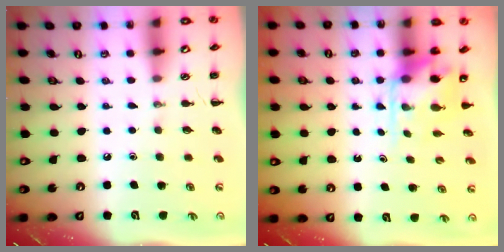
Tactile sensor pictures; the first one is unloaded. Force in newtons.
{"total": 4.9, "press": 4.9, "slide": 0.6}